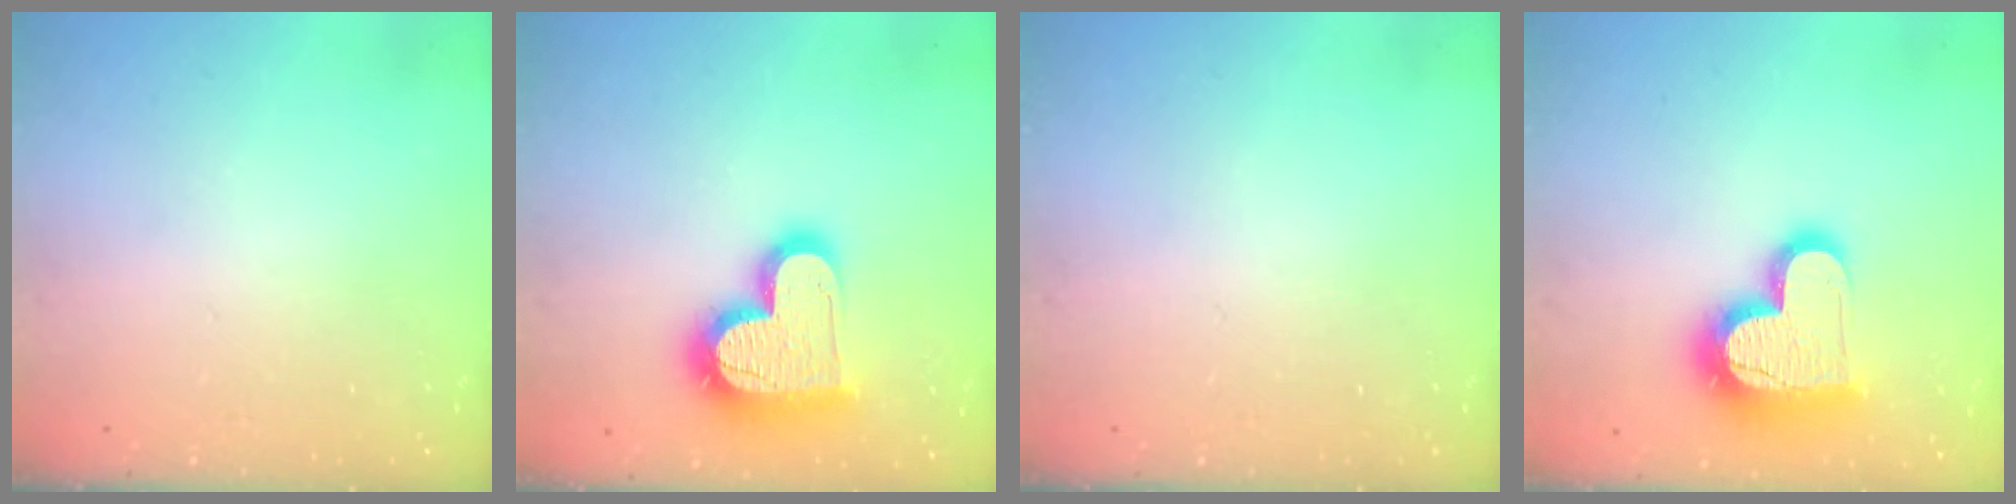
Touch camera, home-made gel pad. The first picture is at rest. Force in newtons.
{"total": 20.0, "press": 19.9, "slide": 1.4}
{"total": 0.0}
{"total": 17.8, "press": 17.7, "slide": 1.5}